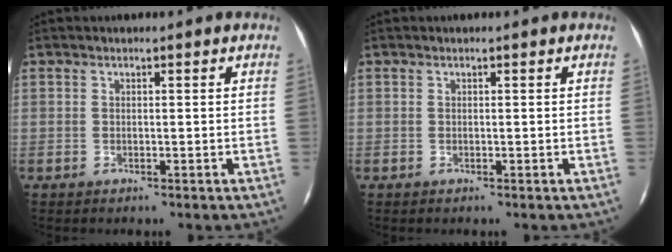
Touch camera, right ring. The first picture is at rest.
{"total": 0.0}